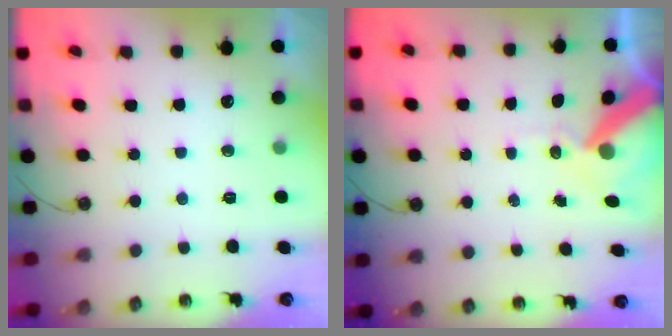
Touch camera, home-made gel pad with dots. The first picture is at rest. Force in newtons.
{"total": 10.9, "press": 10.8, "slide": 1.5}